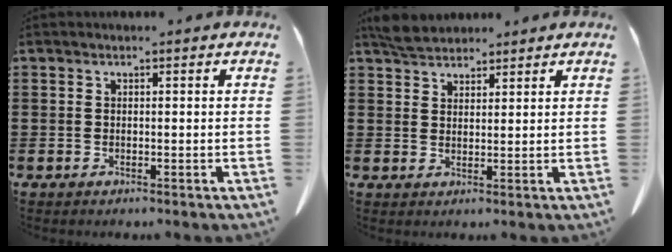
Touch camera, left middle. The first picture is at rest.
{"total": 3.3, "force": [3.1, 0.9, 0.7], "torque": [-0.023, -0.001, 0.061]}